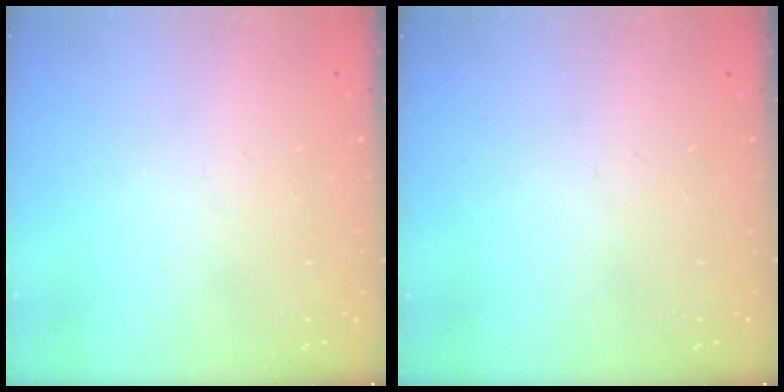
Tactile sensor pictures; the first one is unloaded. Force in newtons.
{"total": 0.0}